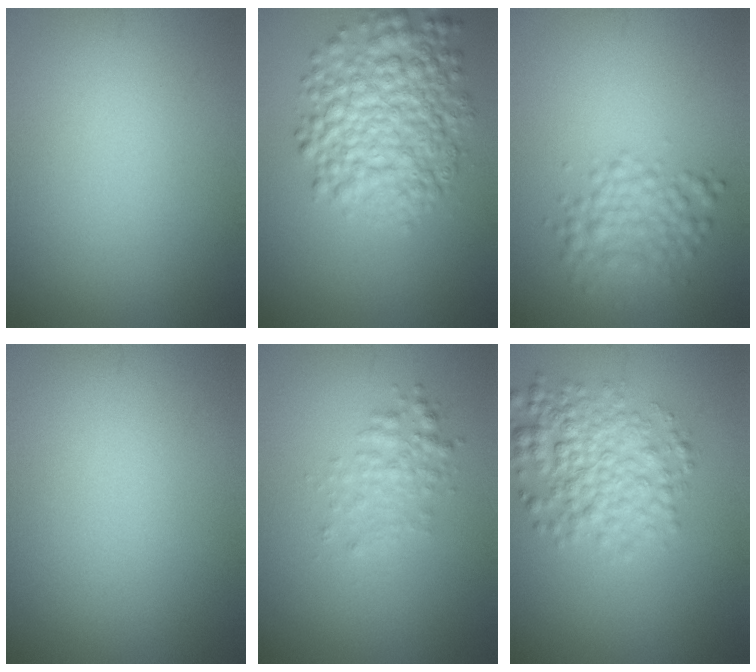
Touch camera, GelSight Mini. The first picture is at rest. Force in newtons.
{"total": 7.6, "press": 7.6, "slide": 0.2}
{"total": 3.2, "press": 3.2, "slide": 0.0}
{"total": 0.0}
{"total": 2.0, "press": 2.0, "slide": 0.1}
{"total": 4.8, "press": 4.8, "slide": 0.0}